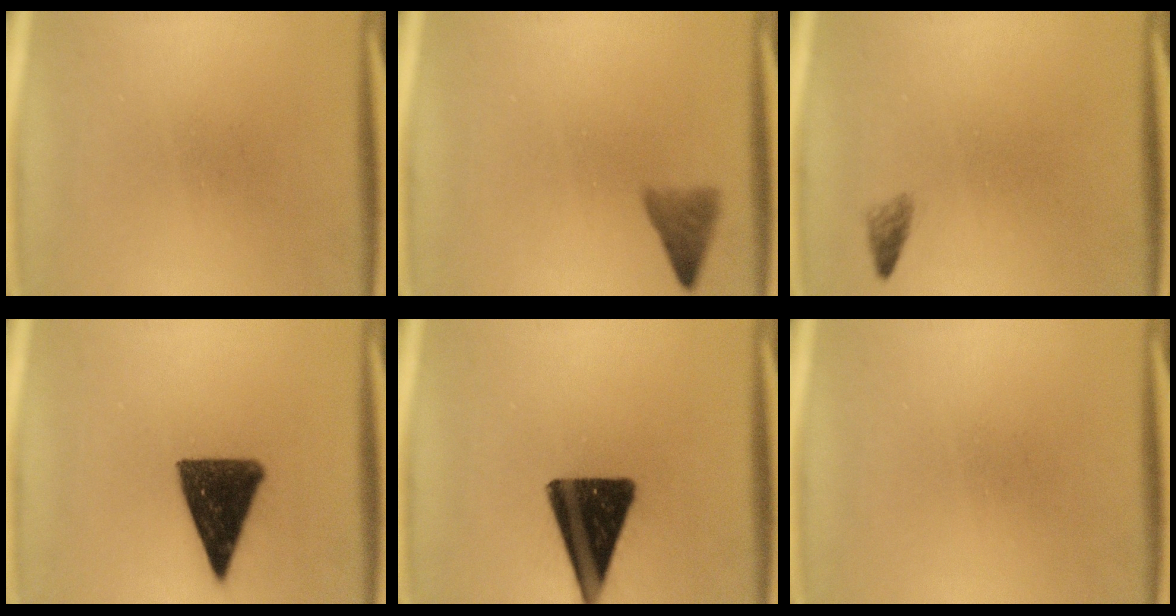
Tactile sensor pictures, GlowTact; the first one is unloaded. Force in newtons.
{"total": 2.6}
{"total": 1.1}
{"total": 12.9}
{"total": 16.4}
{"total": 0.0}